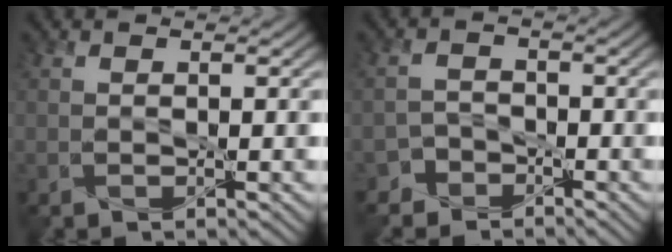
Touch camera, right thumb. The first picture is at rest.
{"total": 2.8, "force": [-2.2, 1.8, -0.2], "torque": [0.014, 0.006, -0.048]}